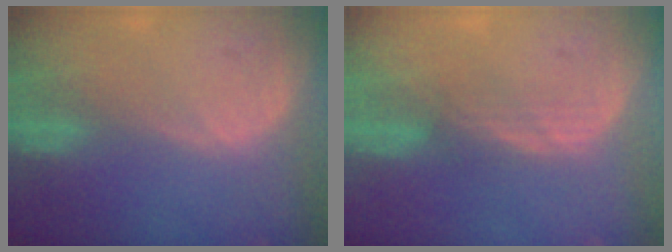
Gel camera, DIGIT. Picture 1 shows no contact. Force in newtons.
{"total": 2.3, "press": 2.2, "slide": 0.6}